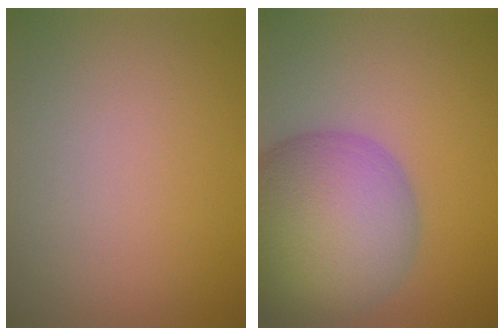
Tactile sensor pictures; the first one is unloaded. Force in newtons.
{"total": 11.2, "press": 11.2, "slide": 0.6}